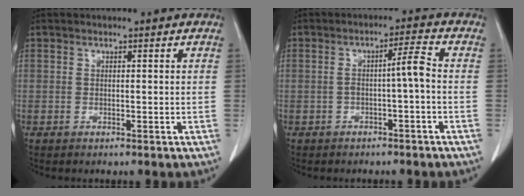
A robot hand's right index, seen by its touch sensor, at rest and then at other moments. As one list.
[{"total": 3.7, "force": [-0.7, 0.0, 3.6], "torque": [-0.059, 0.015, -0.010]}]